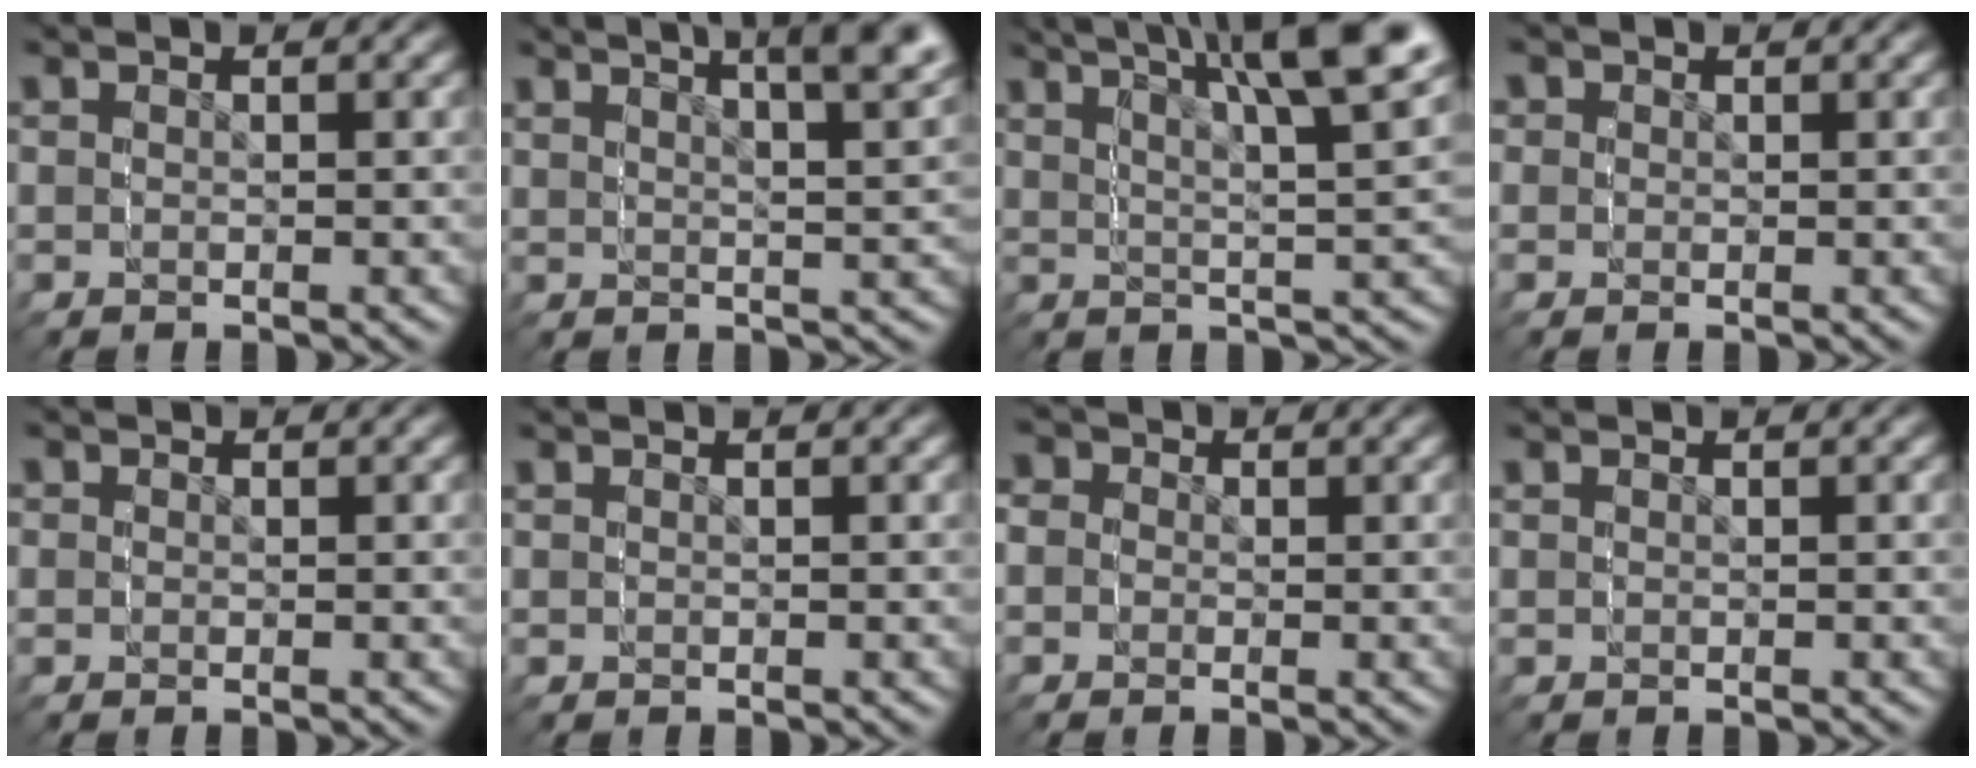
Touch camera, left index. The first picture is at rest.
{"total": 3.7, "force": [3.3, -0.6, 1.6], "torque": [-0.011, 0.023, 0.046]}
{"total": 7.2, "force": [4.9, 0.6, 5.3], "torque": [-0.070, 0.036, 0.057]}
{"total": 2.3, "force": [0.6, 2.2, 0.0], "torque": [-0.001, -0.019, 0.013]}
{"total": 1.6, "force": [0.2, 1.6, 0.0], "torque": [0.000, -0.015, 0.005]}
{"total": 0.0}
{"total": 3.8, "force": [0.2, 3.8, -0.2], "torque": [-0.010, -0.029, 0.006]}
{"total": 0.0}